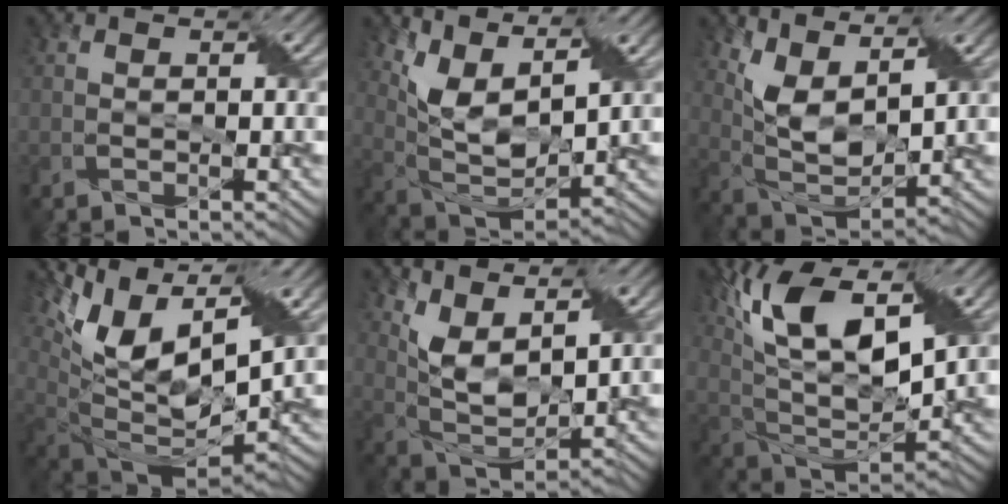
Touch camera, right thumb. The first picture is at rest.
{"total": 9.2, "force": [4.9, 4.1, 6.6], "torque": [-0.152, -0.003, 0.099]}
{"total": 8.3, "force": [4.4, 3.8, 6.0], "torque": [-0.135, -0.003, 0.087]}
{"total": 16.2, "force": [6.5, 7.2, 13.0], "torque": [-0.266, 0.017, 0.113]}
{"total": 7.5, "force": [4.2, 3.3, 5.3], "torque": [-0.119, -0.003, 0.085]}
{"total": 17.5, "force": [8.0, 8.5, 13.1], "torque": [-0.281, 0.033, 0.140]}